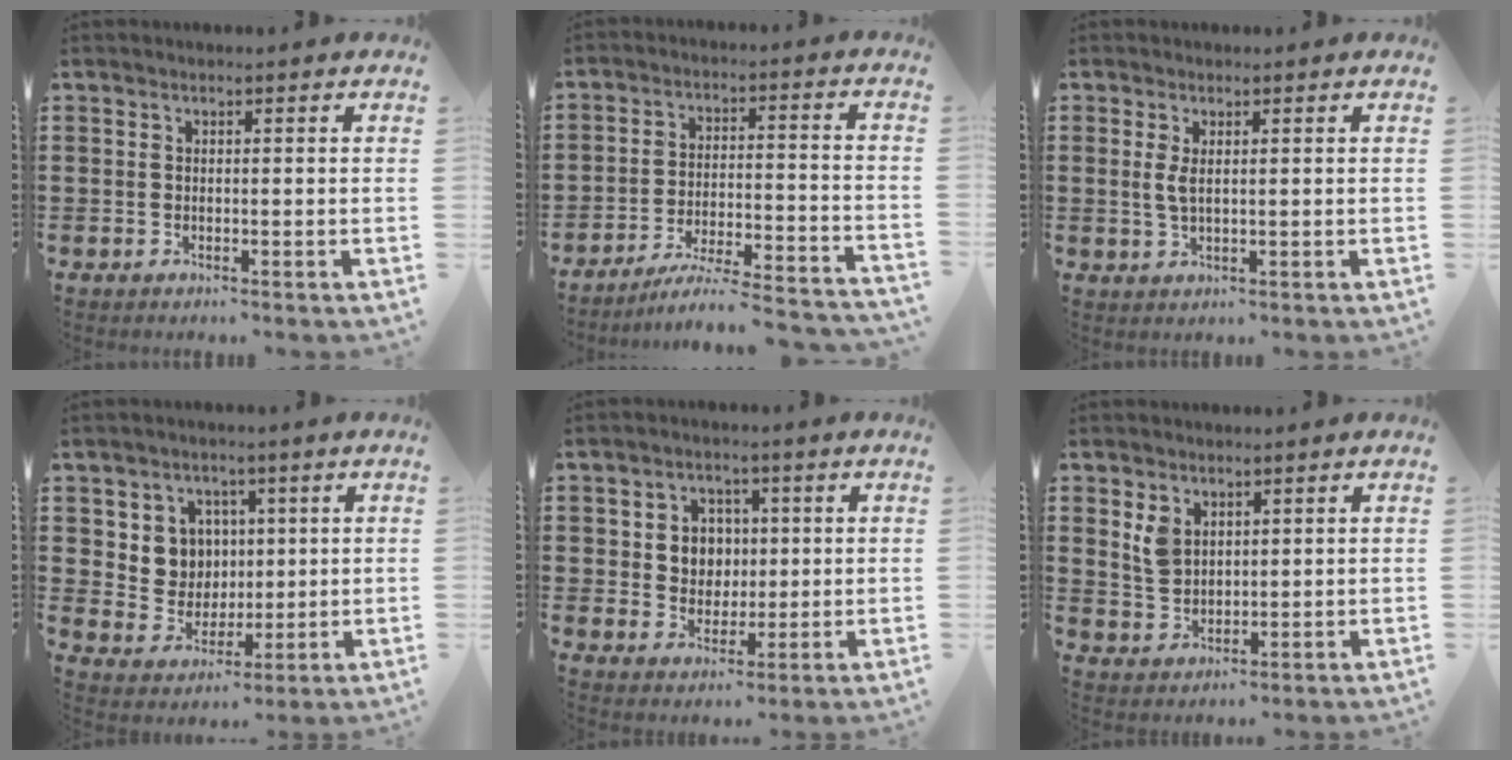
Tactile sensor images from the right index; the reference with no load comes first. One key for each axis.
{"total": 5.9, "fx": -5.4, "fy": -0.3, "fz": 2.4, "tx": -0.044, "ty": -0.012, "tz": -0.108}
{"total": 2.2, "fx": 0.4, "fy": 0.7, "fz": 2.0, "tx": -0.048, "ty": 0.000, "tz": 0.004}
{"total": 6.3, "fx": 2.4, "fy": 5.7, "fz": 1.0, "tx": -0.052, "ty": 0.007, "tz": 0.046}
{"total": 4.8, "fx": 0.8, "fy": 4.5, "fz": 1.5, "tx": -0.042, "ty": 0.013, "tz": 0.009}
{"total": 3.9, "fx": 2.1, "fy": 2.7, "fz": 1.8, "tx": -0.046, "ty": 0.010, "tz": 0.040}